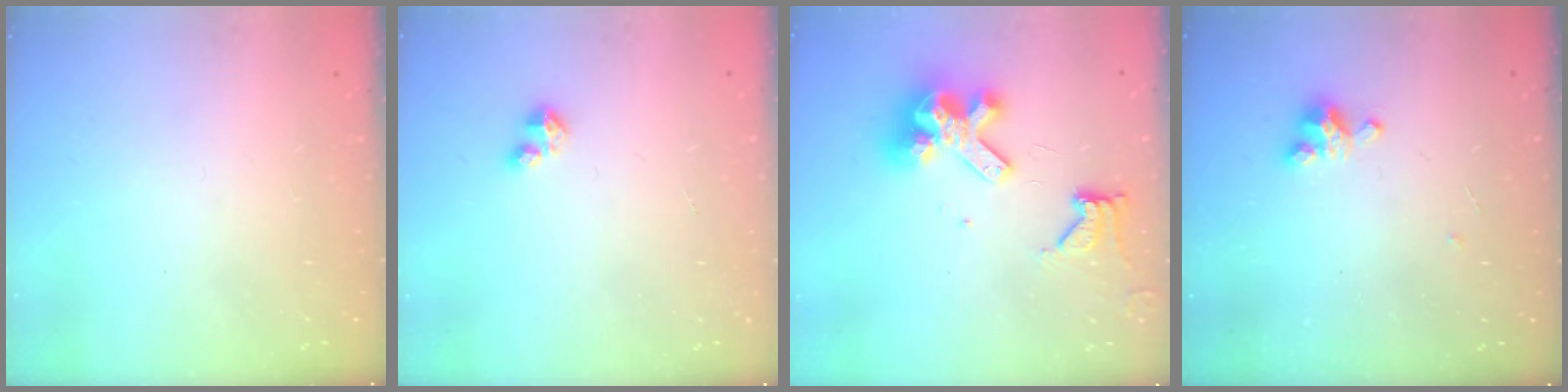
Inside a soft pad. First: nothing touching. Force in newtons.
{"total": 2.1, "press": 2.1, "slide": 0.2}
{"total": 13.3, "press": 13.2, "slide": 1.6}
{"total": 5.5, "press": 5.5, "slide": 0.4}